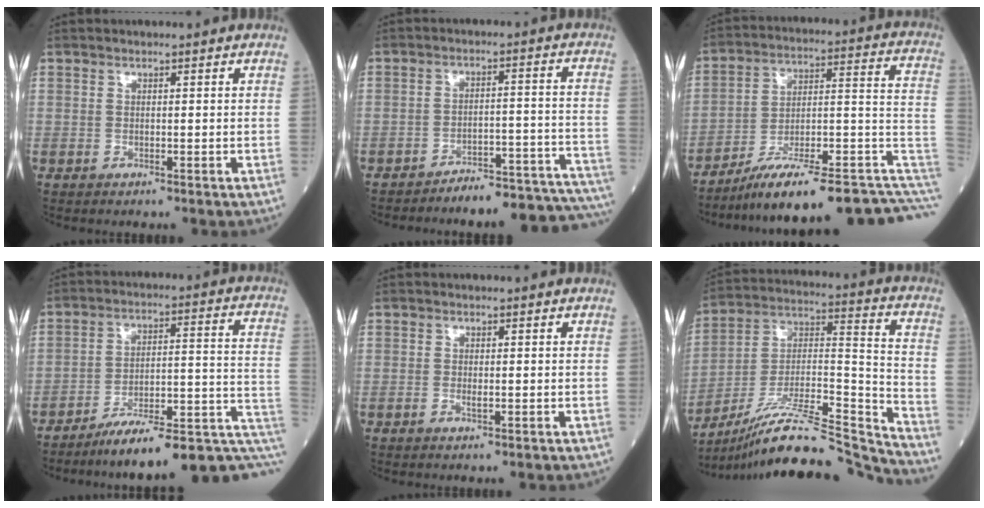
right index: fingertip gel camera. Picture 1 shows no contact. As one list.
[{"total": 16.8, "force": [-16.2, 1.7, 4.0], "torque": [0.000, 0.033, -0.203]}, {"total": 23.3, "force": [-16.5, 3.3, 16.2], "torque": [-0.148, 0.049, -0.240]}, {"total": 19.6, "force": [-12.7, 4.0, 14.4], "torque": [-0.138, 0.047, -0.179]}, {"total": 0.8, "force": [-0.3, 0.2, 0.8], "torque": [-0.017, -0.002, -0.005]}, {"total": 22.2, "force": [-20.7, -0.6, 8.1], "torque": [-0.149, 0.020, -0.344]}]